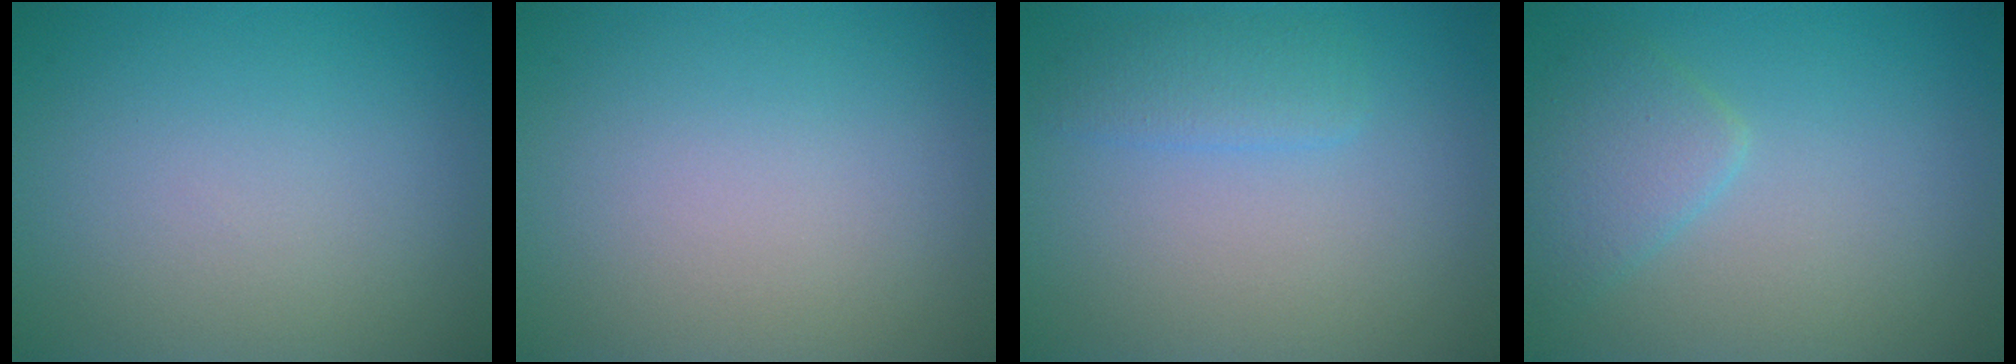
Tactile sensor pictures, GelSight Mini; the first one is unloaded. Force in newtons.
{"total": 0.0}
{"total": 1.9, "press": 1.9, "slide": 0.2}
{"total": 2.6, "press": 2.6, "slide": 0.1}